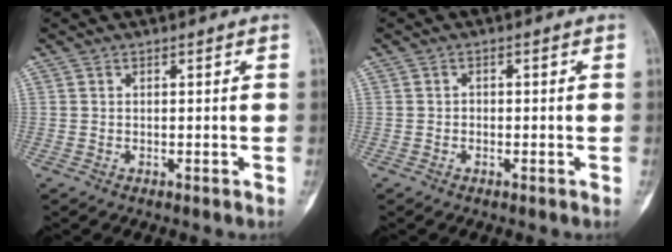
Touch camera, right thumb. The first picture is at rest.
{"total": 0.7, "force": [-0.3, 0.6, 0.2], "torque": [0.009, 0.004, -0.009]}